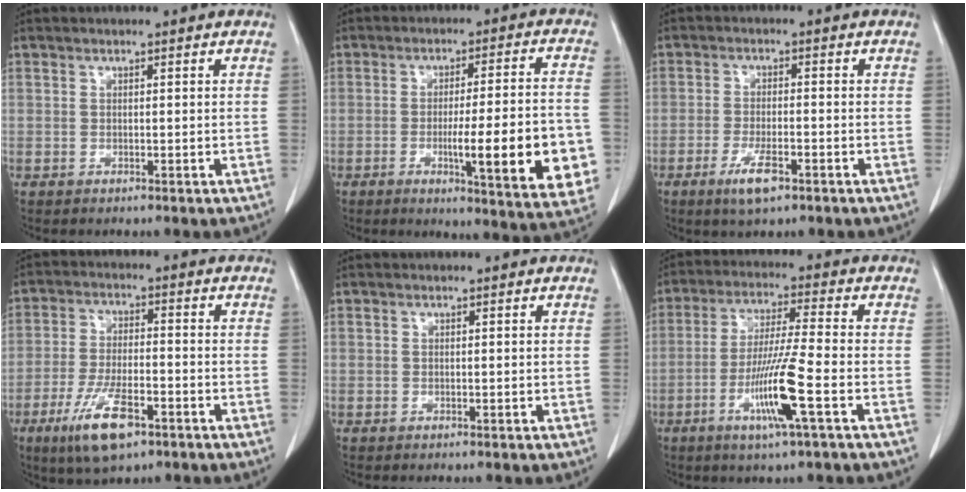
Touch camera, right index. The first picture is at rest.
{"total": 16.9, "force": [-4.2, 1.9, 16.3], "torque": [-0.164, -0.001, -0.046]}
{"total": 5.1, "force": [-2.9, 1.2, 4.0], "torque": [-0.080, -0.005, -0.048]}
{"total": 9.9, "force": [-5.5, 3.1, 7.7], "torque": [-0.153, -0.013, -0.093]}
{"total": 0.0}
{"total": 10.4, "force": [-3.8, -0.7, 9.6], "torque": [-0.189, -0.016, -0.074]}